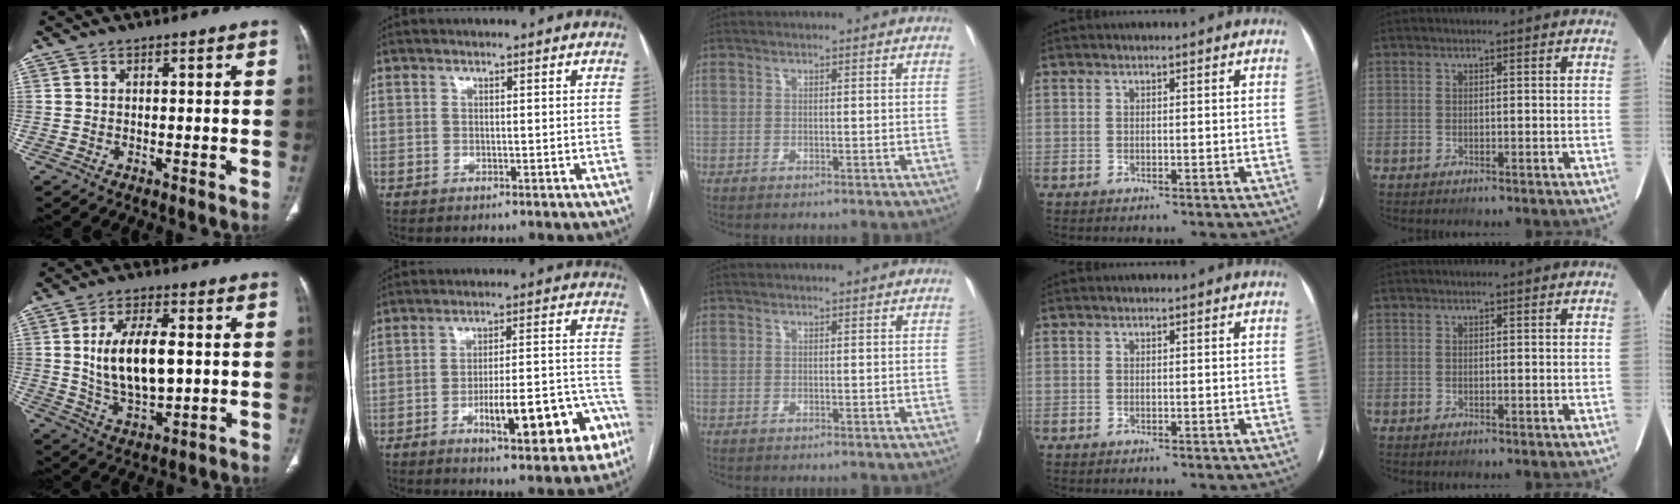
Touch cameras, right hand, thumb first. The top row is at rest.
{"thumb": {"total": 12.8, "force": [1.2, 6.2, 11.1], "torque": [-0.195, -0.008, 0.029]}, "index": {"total": 14.6, "force": [-6.8, 3.6, 12.4], "torque": [-0.148, 0.033, -0.086]}}